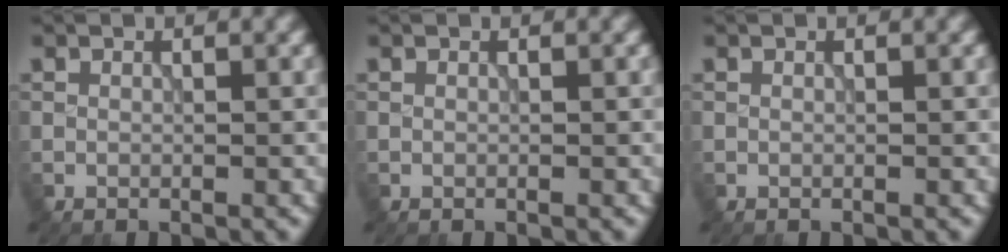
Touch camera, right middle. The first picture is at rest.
{"total": 0.0}
{"total": 0.0}